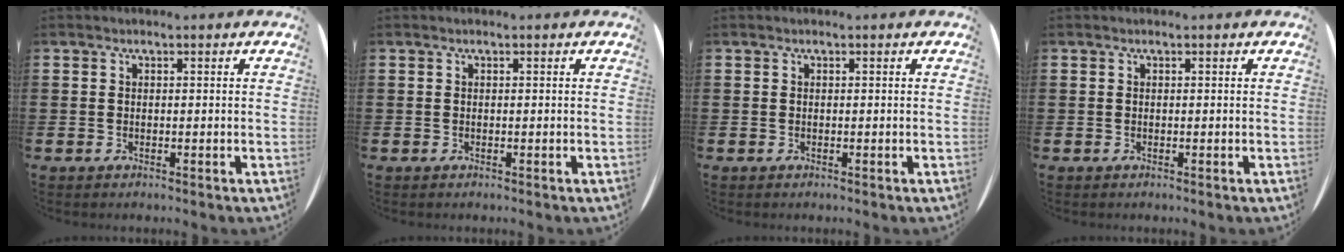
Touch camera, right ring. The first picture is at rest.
{"total": 0.0}
{"total": 0.0}
{"total": 0.0}